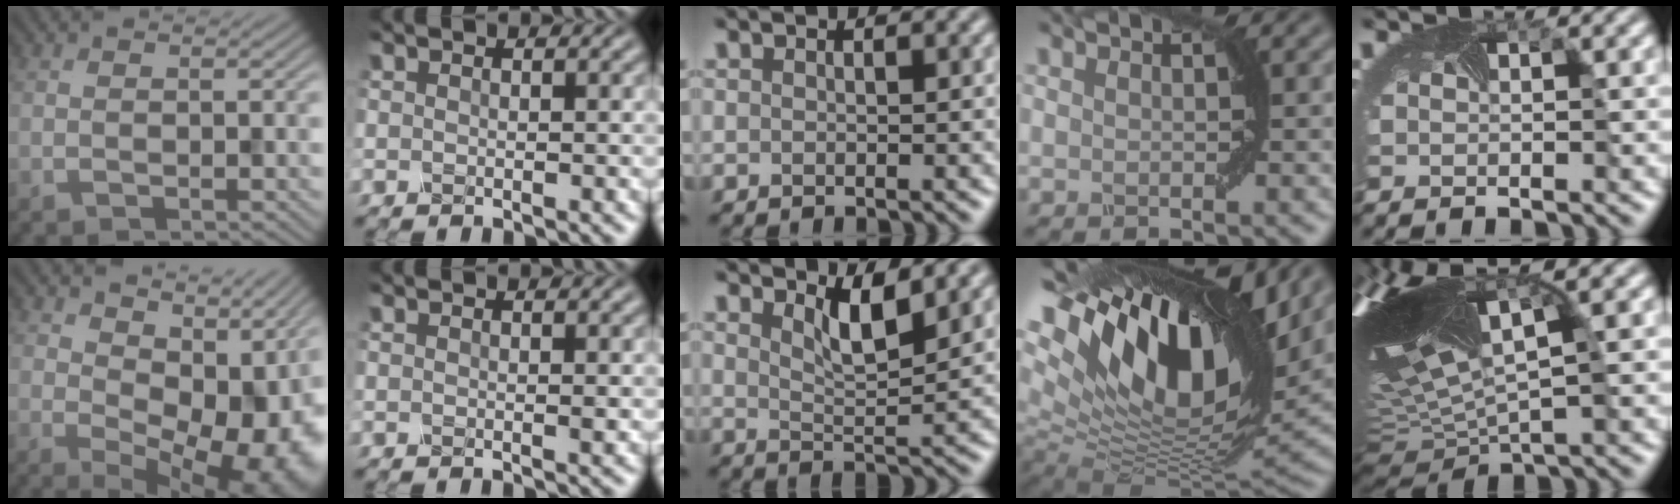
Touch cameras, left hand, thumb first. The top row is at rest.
{"thumb": {"total": 13.1, "force": [3.1, 7.8, 10.1], "torque": [-0.129, -0.011, 0.068]}, "middle": {"total": 3.2, "force": [2.0, 0.8, 2.4], "torque": [-0.047, -0.008, 0.032]}, "ring": {"total": 16.5, "force": [7.4, 7.9, 12.5], "torque": [-0.238, 0.027, 0.131]}, "little": {"total": 12.5, "force": [2.2, 5.1, 11.2], "torque": [-0.276, -0.014, 0.075]}}